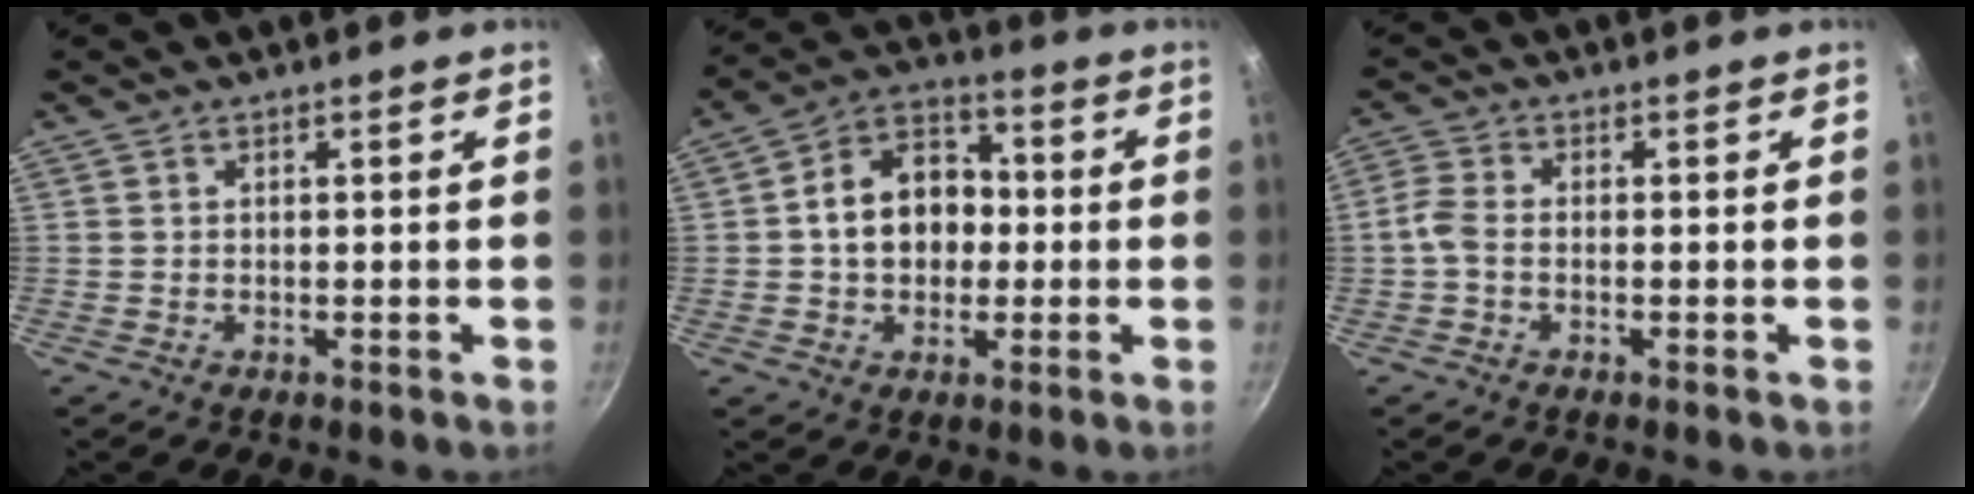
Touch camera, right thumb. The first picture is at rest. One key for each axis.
{"total": 12.3, "fx": 0.0, "fy": 9.4, "fz": 8.0, "tx": -0.092, "ty": 0.028, "tz": -0.014}
{"total": 3.3, "fx": -1.1, "fy": 2.0, "fz": 2.4, "tx": -0.060, "ty": 0.013, "tz": -0.034}